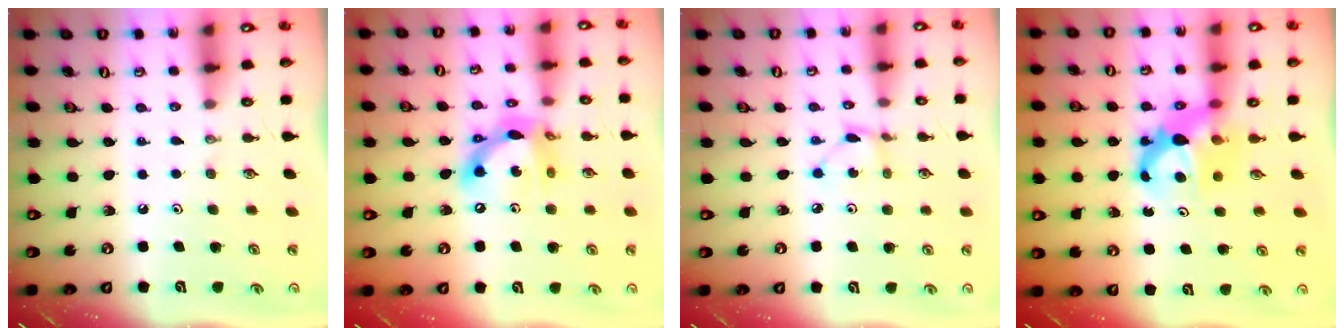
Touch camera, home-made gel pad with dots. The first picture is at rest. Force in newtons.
{"total": 14.9, "press": 14.8, "slide": 1.2}
{"total": 2.6, "press": 2.6, "slide": 0.3}
{"total": 7.1, "press": 7.1, "slide": 0.5}